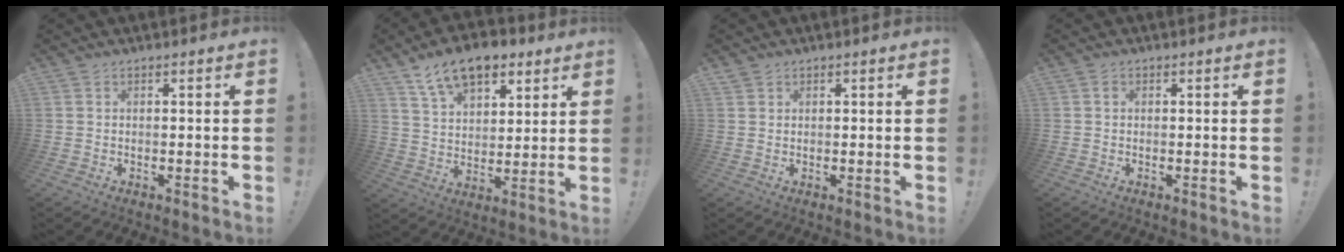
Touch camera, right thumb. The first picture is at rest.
{"total": 13.3, "force": [9.0, 7.3, 6.4], "torque": [-0.104, -0.048, 0.168]}
{"total": 1.4, "force": [1.1, 0.9, 0.0], "torque": [0.008, -0.002, 0.019]}
{"total": 0.7, "force": [-0.1, 0.5, 0.4], "torque": [-0.001, 0.001, -0.003]}